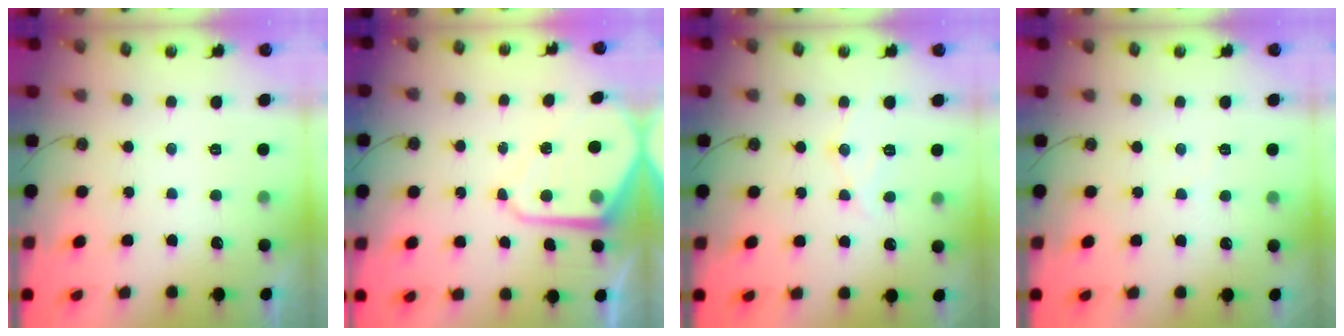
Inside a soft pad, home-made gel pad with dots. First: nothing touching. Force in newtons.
{"total": 9.7, "press": 9.7, "slide": 0.7}
{"total": 8.6, "press": 8.6, "slide": 0.7}
{"total": 2.6, "press": 2.6, "slide": 0.4}